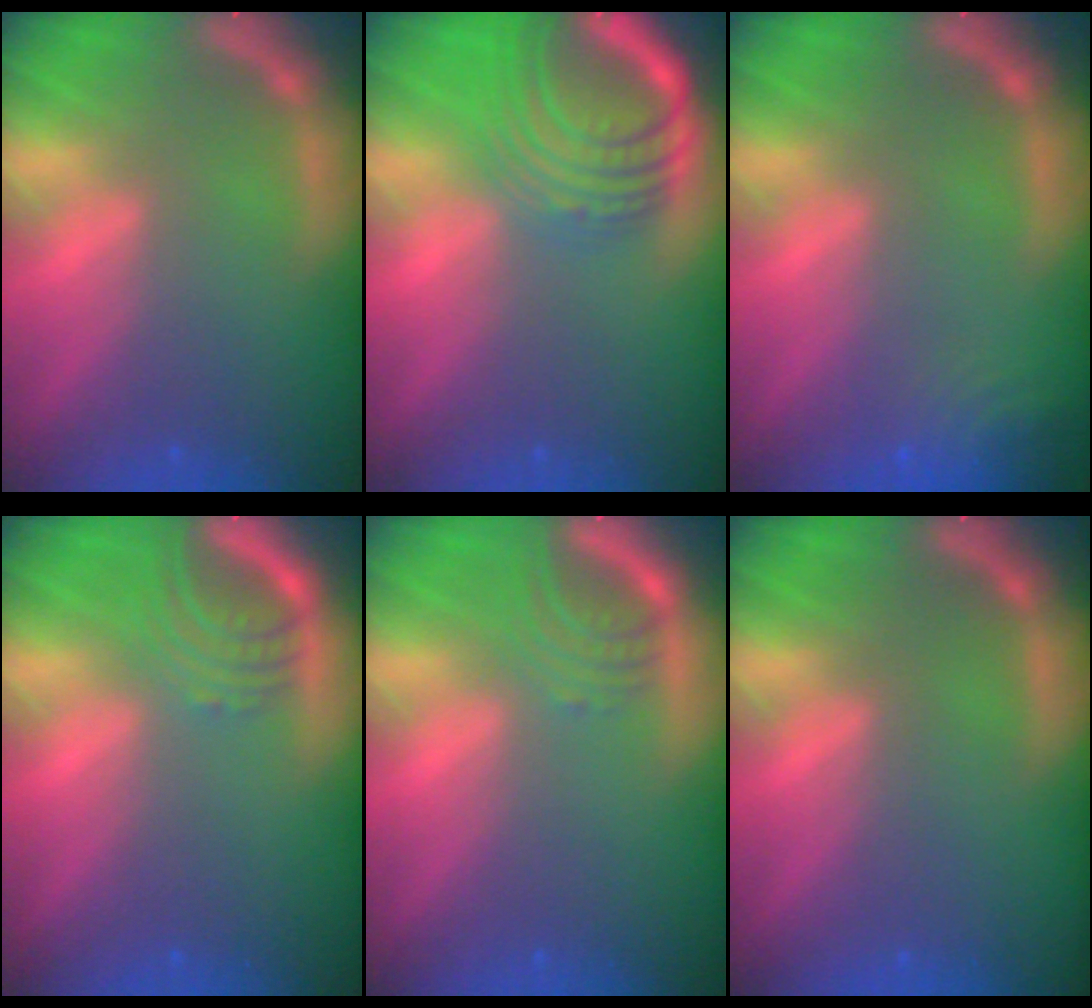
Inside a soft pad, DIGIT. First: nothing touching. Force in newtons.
{"total": 9.1}
{"total": 4.0}
{"total": 3.9}
{"total": 3.0}
{"total": 0.0}